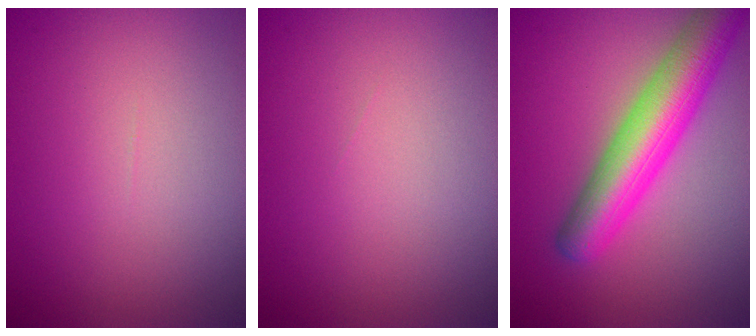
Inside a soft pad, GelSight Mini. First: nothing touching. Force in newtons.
{"total": 0.0}
{"total": 7.5, "press": 7.5, "slide": 0.2}